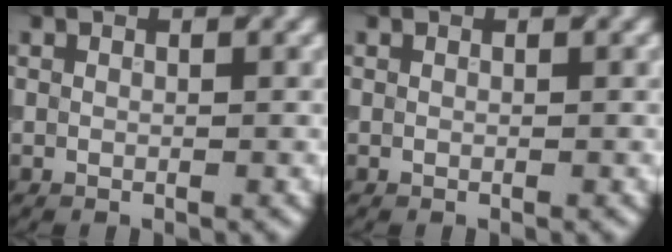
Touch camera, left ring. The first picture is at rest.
{"total": 0.0}